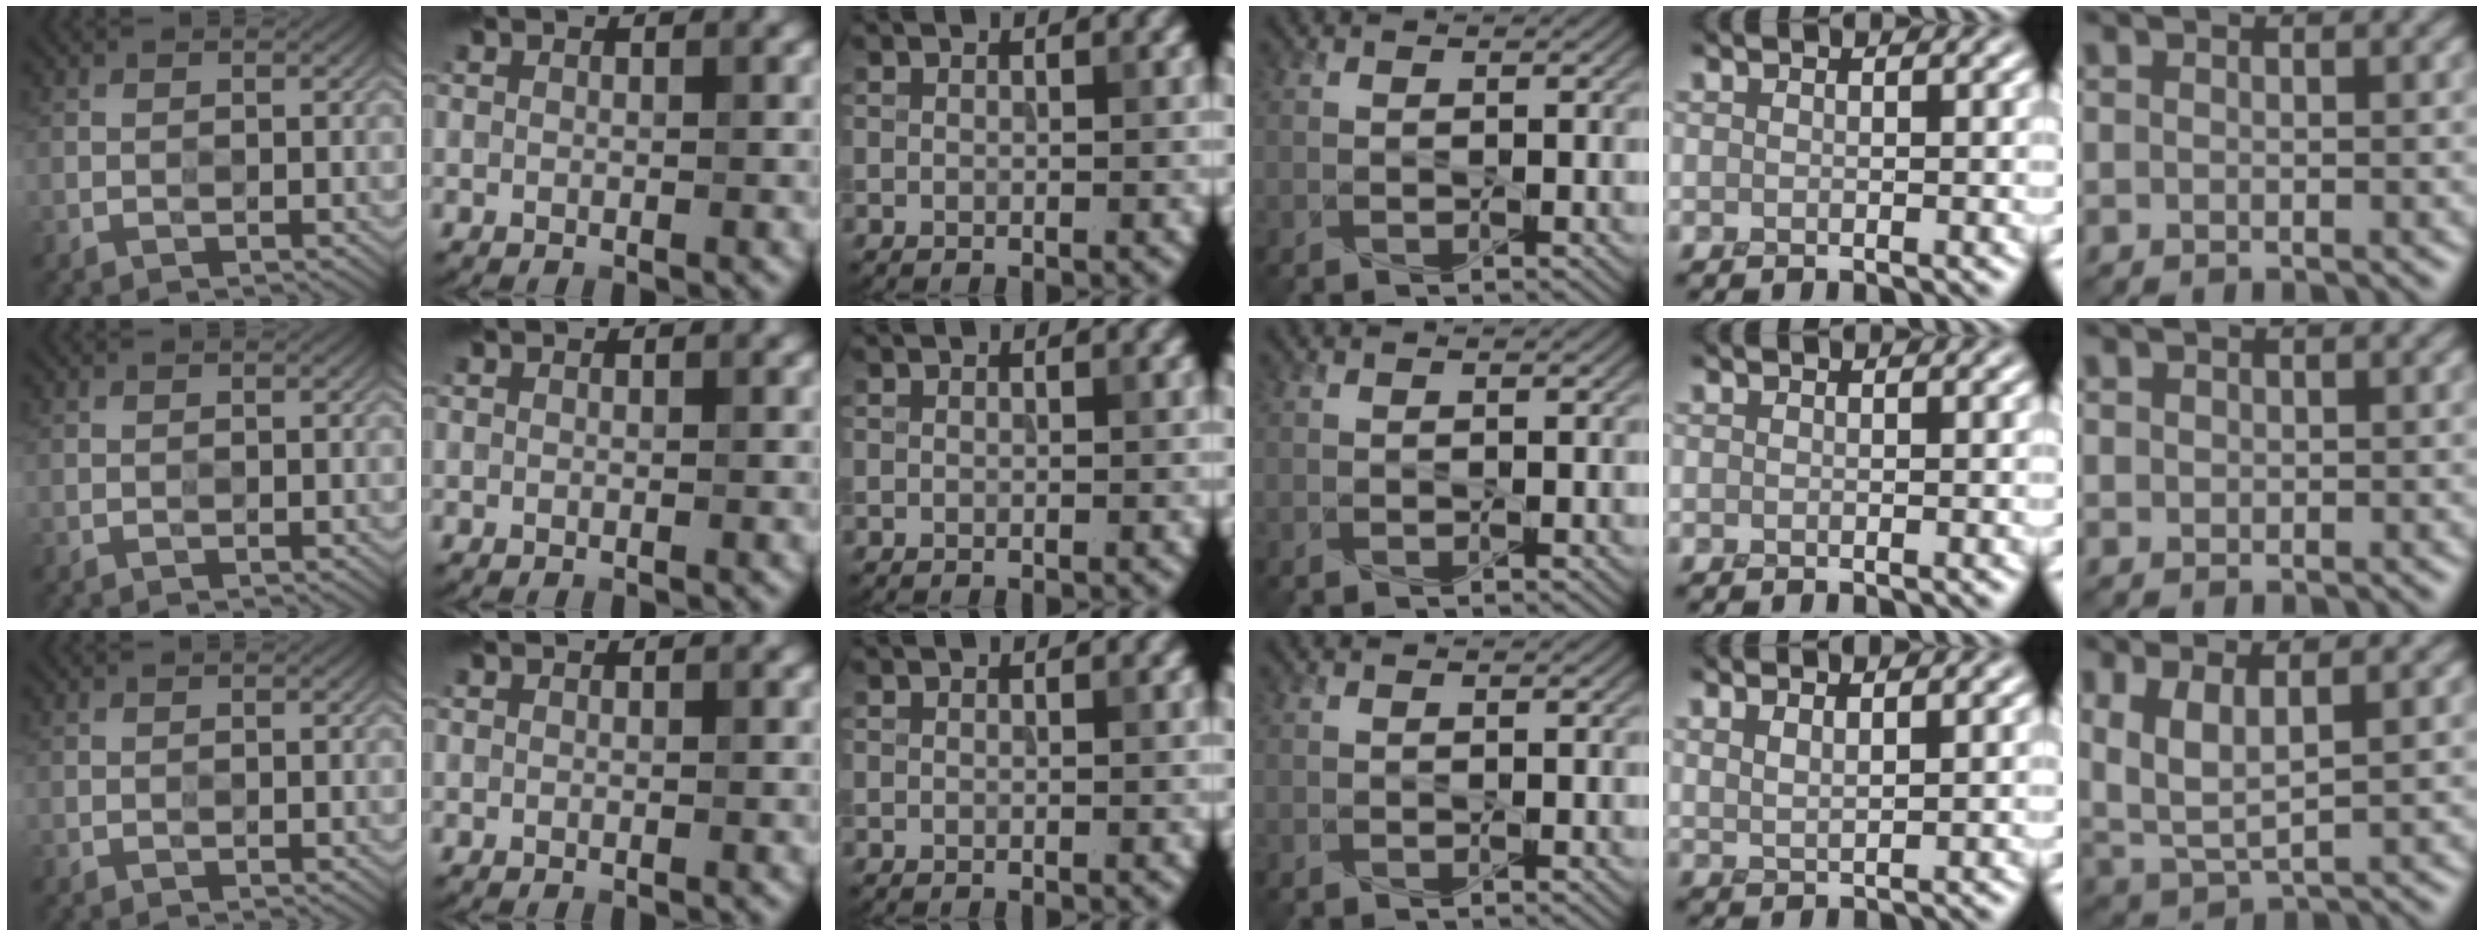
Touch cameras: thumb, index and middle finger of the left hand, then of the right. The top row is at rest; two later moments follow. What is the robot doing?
{"motion": "press", "object": "memory foam"}